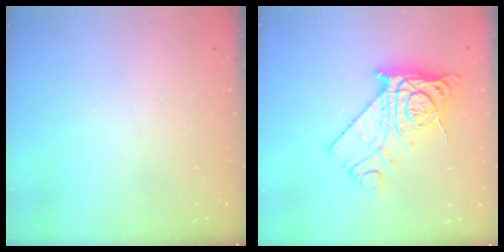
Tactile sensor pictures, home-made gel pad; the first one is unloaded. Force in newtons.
{"total": 13.4, "press": 13.3, "slide": 1.4}